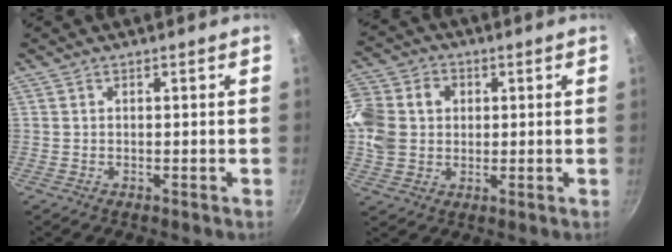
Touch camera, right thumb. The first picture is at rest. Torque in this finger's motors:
{"motor_torque": [0.09, 0.08, 0.97, 0.19, 0.06]}